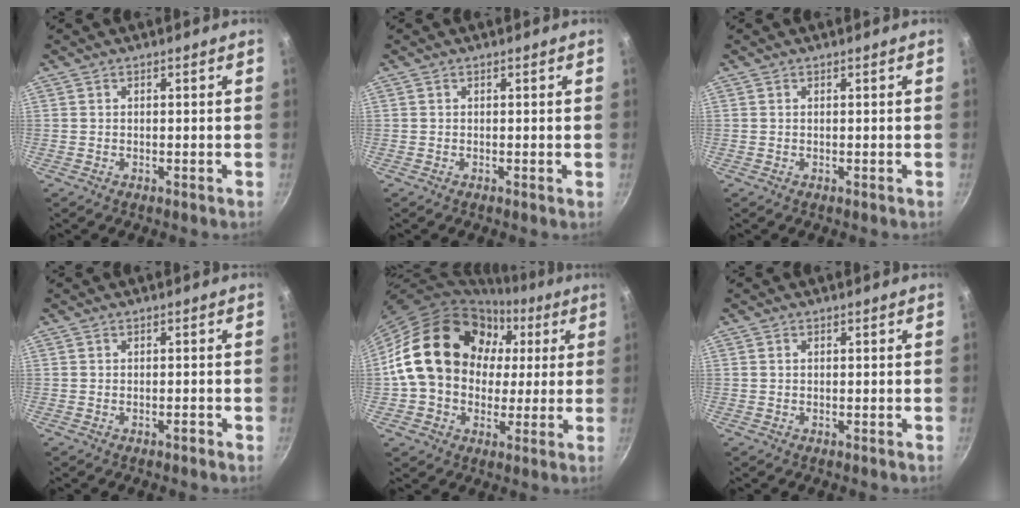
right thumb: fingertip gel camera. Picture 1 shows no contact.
{"total": 0.0}
{"total": 0.0}
{"total": 0.8, "force": [-0.5, 0.2, 0.5], "torque": [-0.006, 0.007, -0.009]}
{"total": 21.5, "force": [3.2, 17.3, 12.3], "torque": [-0.185, 0.036, 0.053]}
{"total": 0.5, "force": [0.1, 0.4, 0.3], "torque": [-0.005, 0.002, 0.002]}